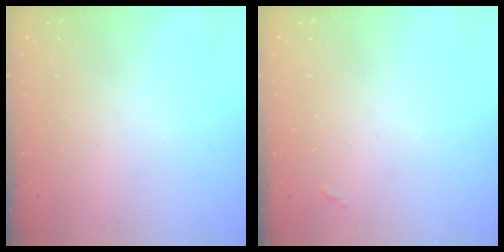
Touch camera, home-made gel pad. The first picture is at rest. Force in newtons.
{"total": 2.8, "press": 2.8, "slide": 0.4}